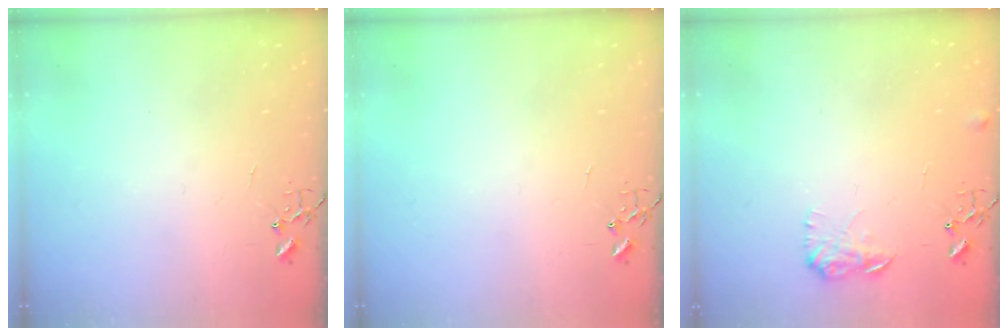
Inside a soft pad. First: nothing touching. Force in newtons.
{"total": 0.0}
{"total": 8.2, "press": 8.2, "slide": 0.4}